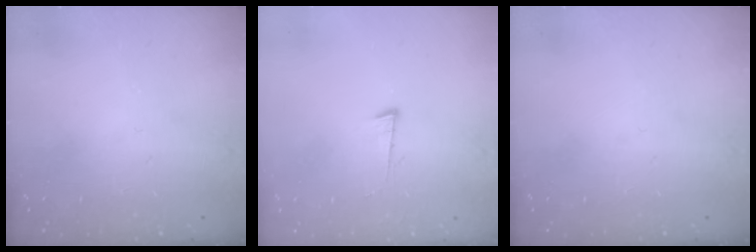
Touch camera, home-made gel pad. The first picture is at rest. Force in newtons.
{"total": 4.3, "press": 4.2, "slide": 0.5}
{"total": 0.0}